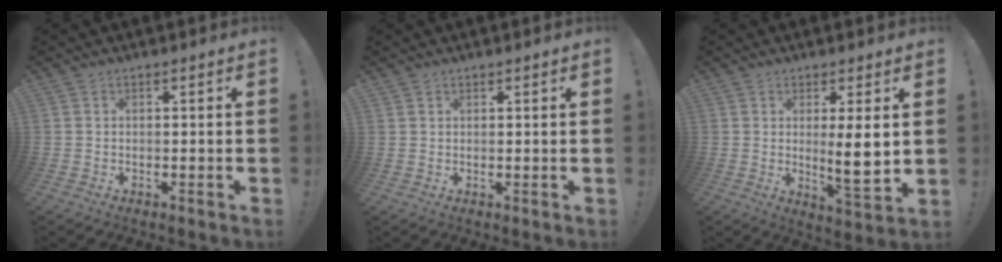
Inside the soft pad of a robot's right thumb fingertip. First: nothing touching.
{"total": 1.5, "force": [1.0, 1.1, 0.0], "torque": [0.009, -0.006, 0.018]}
{"total": 9.2, "force": [1.4, 1.1, 9.0], "torque": [-0.134, -0.020, 0.021]}